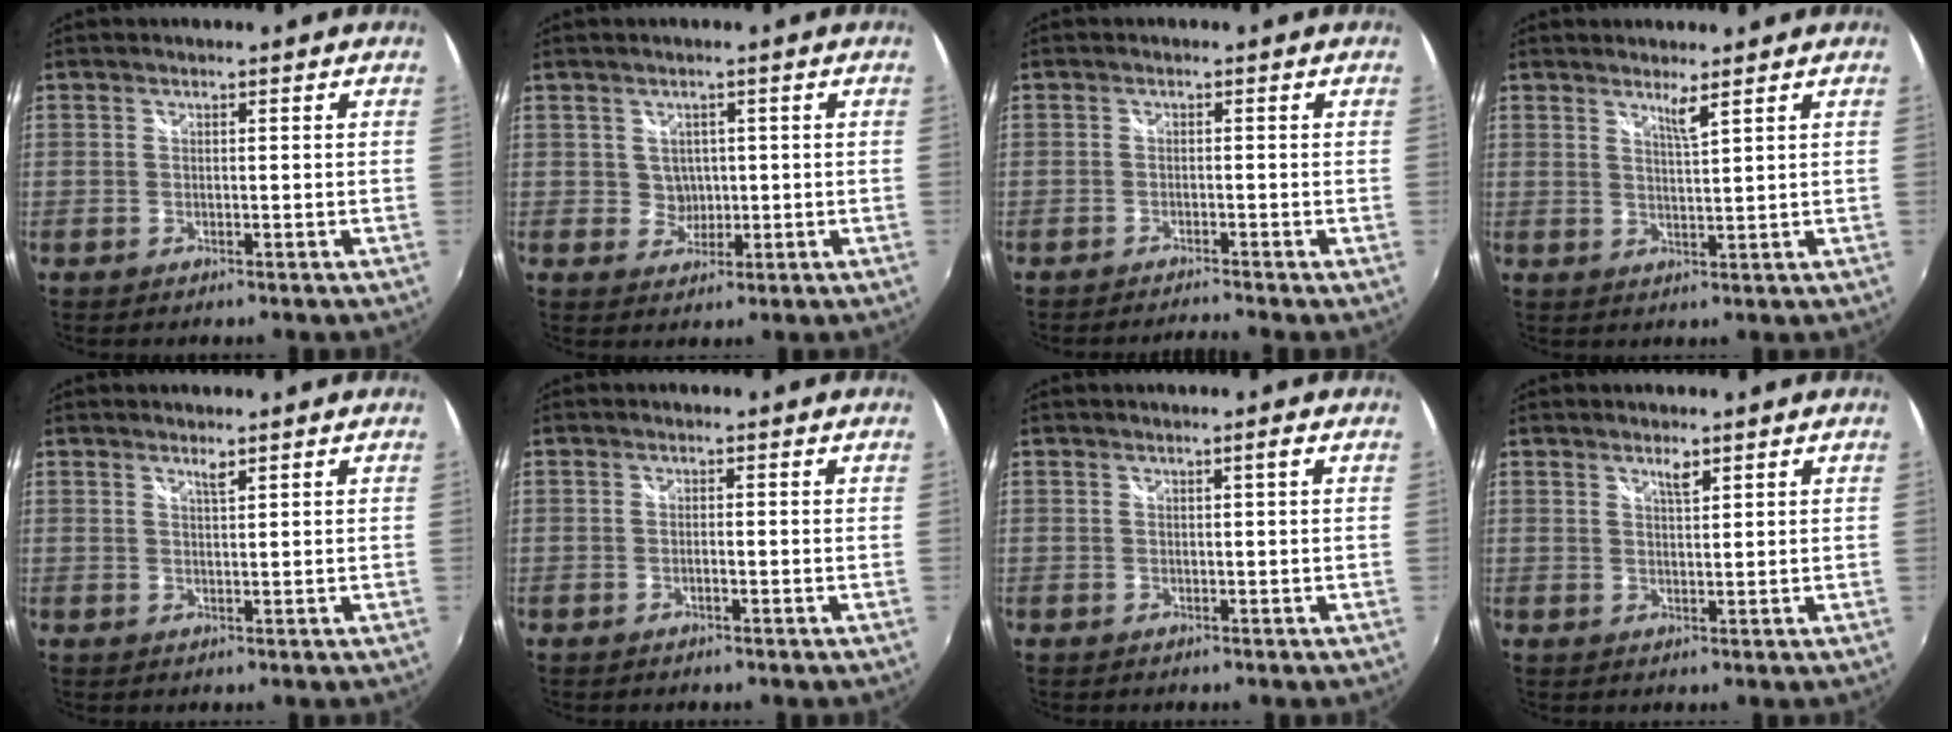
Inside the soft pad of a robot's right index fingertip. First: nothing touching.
{"total": 2.8, "force": [0.4, 2.8, 0.3], "torque": [-0.003, 0.005, 0.010]}
{"total": 2.4, "force": [-2.3, -0.7, 0.4], "torque": [-0.016, -0.007, -0.045]}
{"total": 2.6, "force": [1.9, -0.4, 1.7], "torque": [-0.032, -0.007, 0.029]}
{"total": 1.4, "force": [1.1, 0.1, 0.9], "torque": [-0.014, 0.000, 0.018]}
{"total": 0.9, "force": [-0.5, 0.2, 0.7], "torque": [-0.015, 0.000, -0.009]}
{"total": 0.9, "force": [0.2, -0.3, 0.9], "torque": [-0.012, 0.002, 0.004]}
{"total": 2.1, "force": [1.5, 0.5, 1.4], "torque": [-0.022, 0.001, 0.025]}